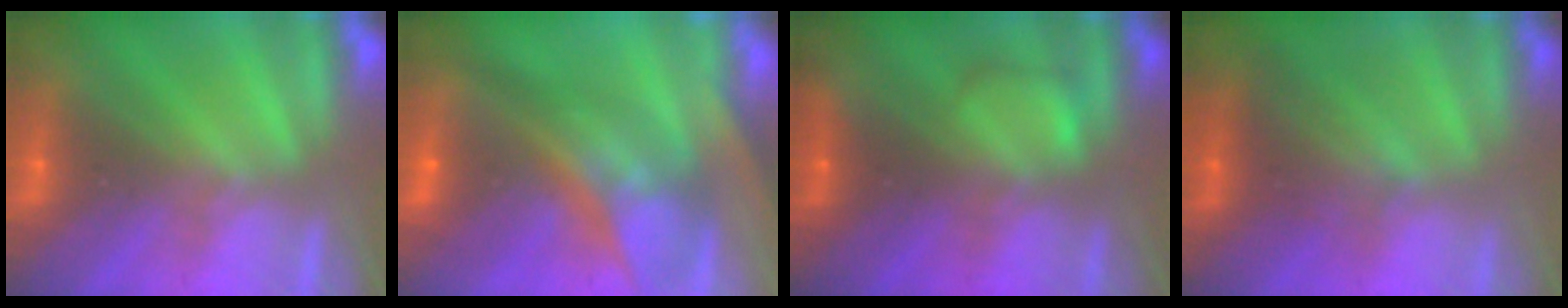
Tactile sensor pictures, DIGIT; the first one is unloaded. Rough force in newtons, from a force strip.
{"total": 11.3}
{"total": 2.3}
{"total": 2.0}